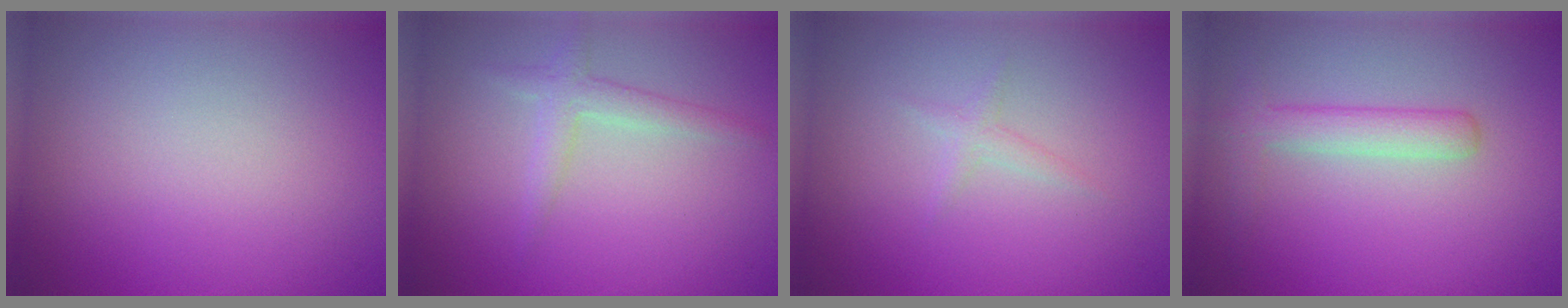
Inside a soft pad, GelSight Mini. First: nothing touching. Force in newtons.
{"total": 2.0, "press": 2.0, "slide": 0.1}
{"total": 0.5, "press": 0.5, "slide": 0.0}
{"total": 2.7, "press": 2.7, "slide": 0.1}